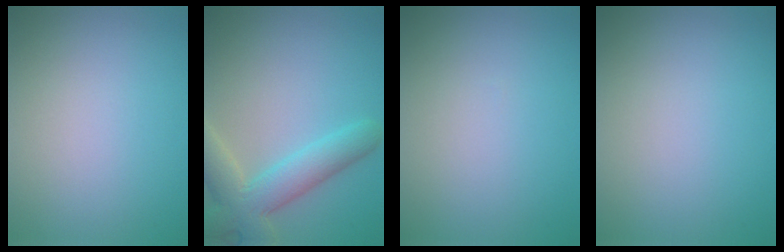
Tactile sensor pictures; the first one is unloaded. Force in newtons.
{"total": 6.2, "press": 6.2, "slide": 0.4}
{"total": 0.0}
{"total": 0.0}